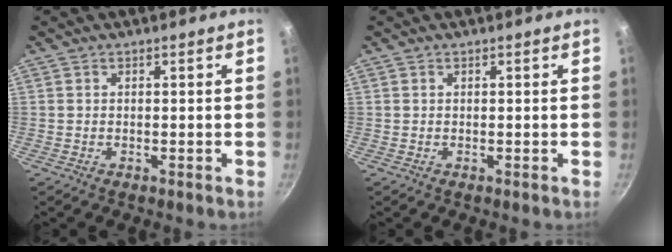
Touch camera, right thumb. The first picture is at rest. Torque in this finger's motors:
{"motor_torque": [0.00, 0.00, 0.10, -0.11, 0.02]}